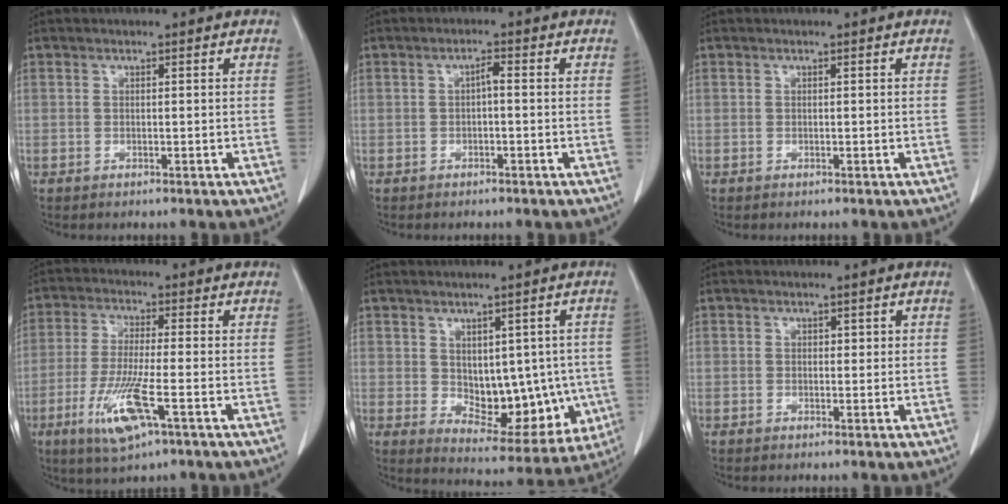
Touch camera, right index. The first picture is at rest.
{"total": 1.5, "force": [-0.2, 0.3, 1.4], "torque": [-0.024, 0.004, -0.004]}
{"total": 0.0}
{"total": 9.5, "force": [-4.0, 0.9, 8.6], "torque": [-0.176, -0.023, -0.073]}
{"total": 12.0, "force": [-0.7, 6.8, 9.9], "torque": [-0.116, 0.004, 0.020]}
{"total": 0.9, "force": [0.3, 0.7, 0.5], "torque": [-0.002, 0.002, 0.003]}